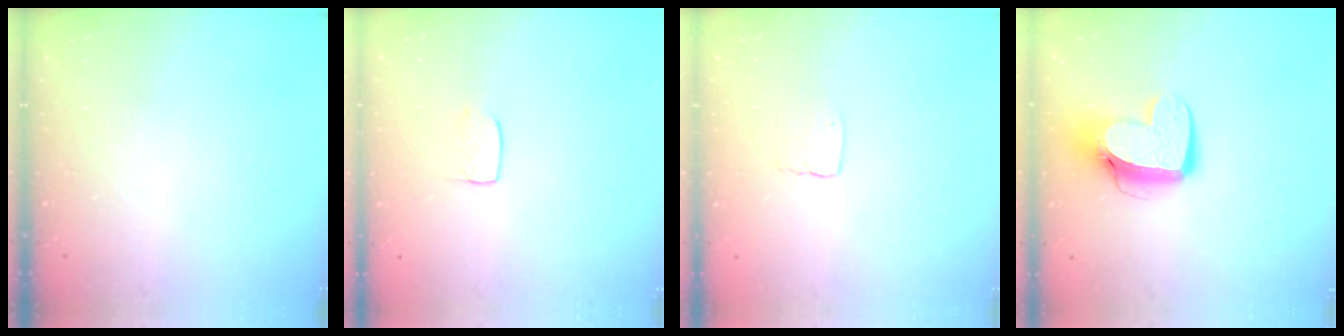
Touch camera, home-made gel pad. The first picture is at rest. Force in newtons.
{"total": 4.2, "press": 4.2, "slide": 0.3}
{"total": 3.6, "press": 3.6, "slide": 0.3}
{"total": 12.4, "press": 12.3, "slide": 1.2}